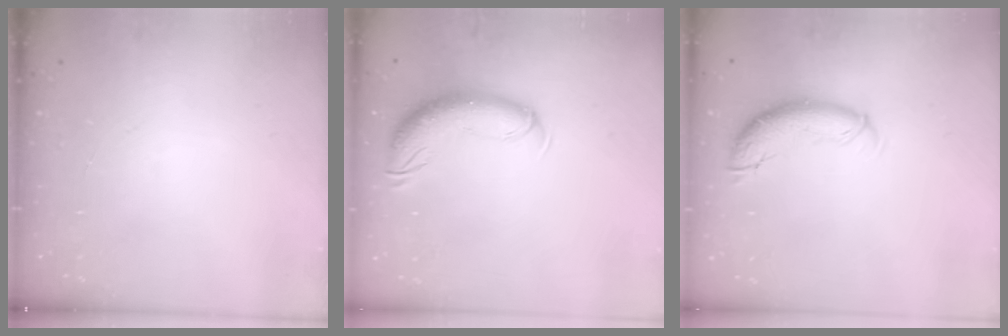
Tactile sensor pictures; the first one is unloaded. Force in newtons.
{"total": 10.8, "press": 10.6, "slide": 2.3}
{"total": 9.6, "press": 9.6, "slide": 0.5}